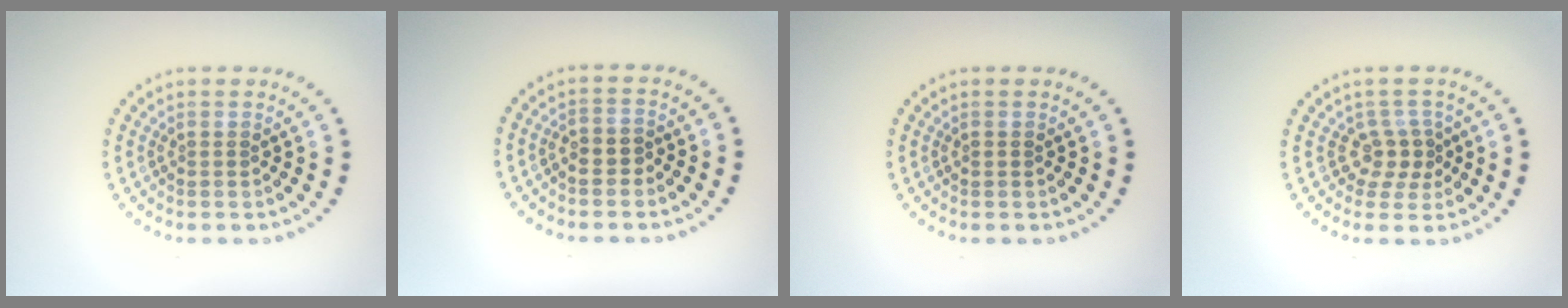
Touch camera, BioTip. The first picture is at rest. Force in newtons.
{"total": 1.3, "press": 1.2, "slide": 0.5}
{"total": 0.5, "press": 0.4, "slide": 0.3}
{"total": 2.4, "press": 1.8, "slide": 1.7}